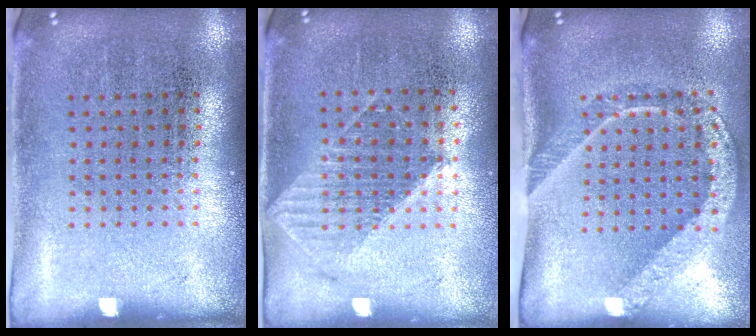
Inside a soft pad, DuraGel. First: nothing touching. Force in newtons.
{"total": 1.1, "press": 1.0, "slide": 0.3}
{"total": 2.1, "press": 1.5, "slide": 1.5}